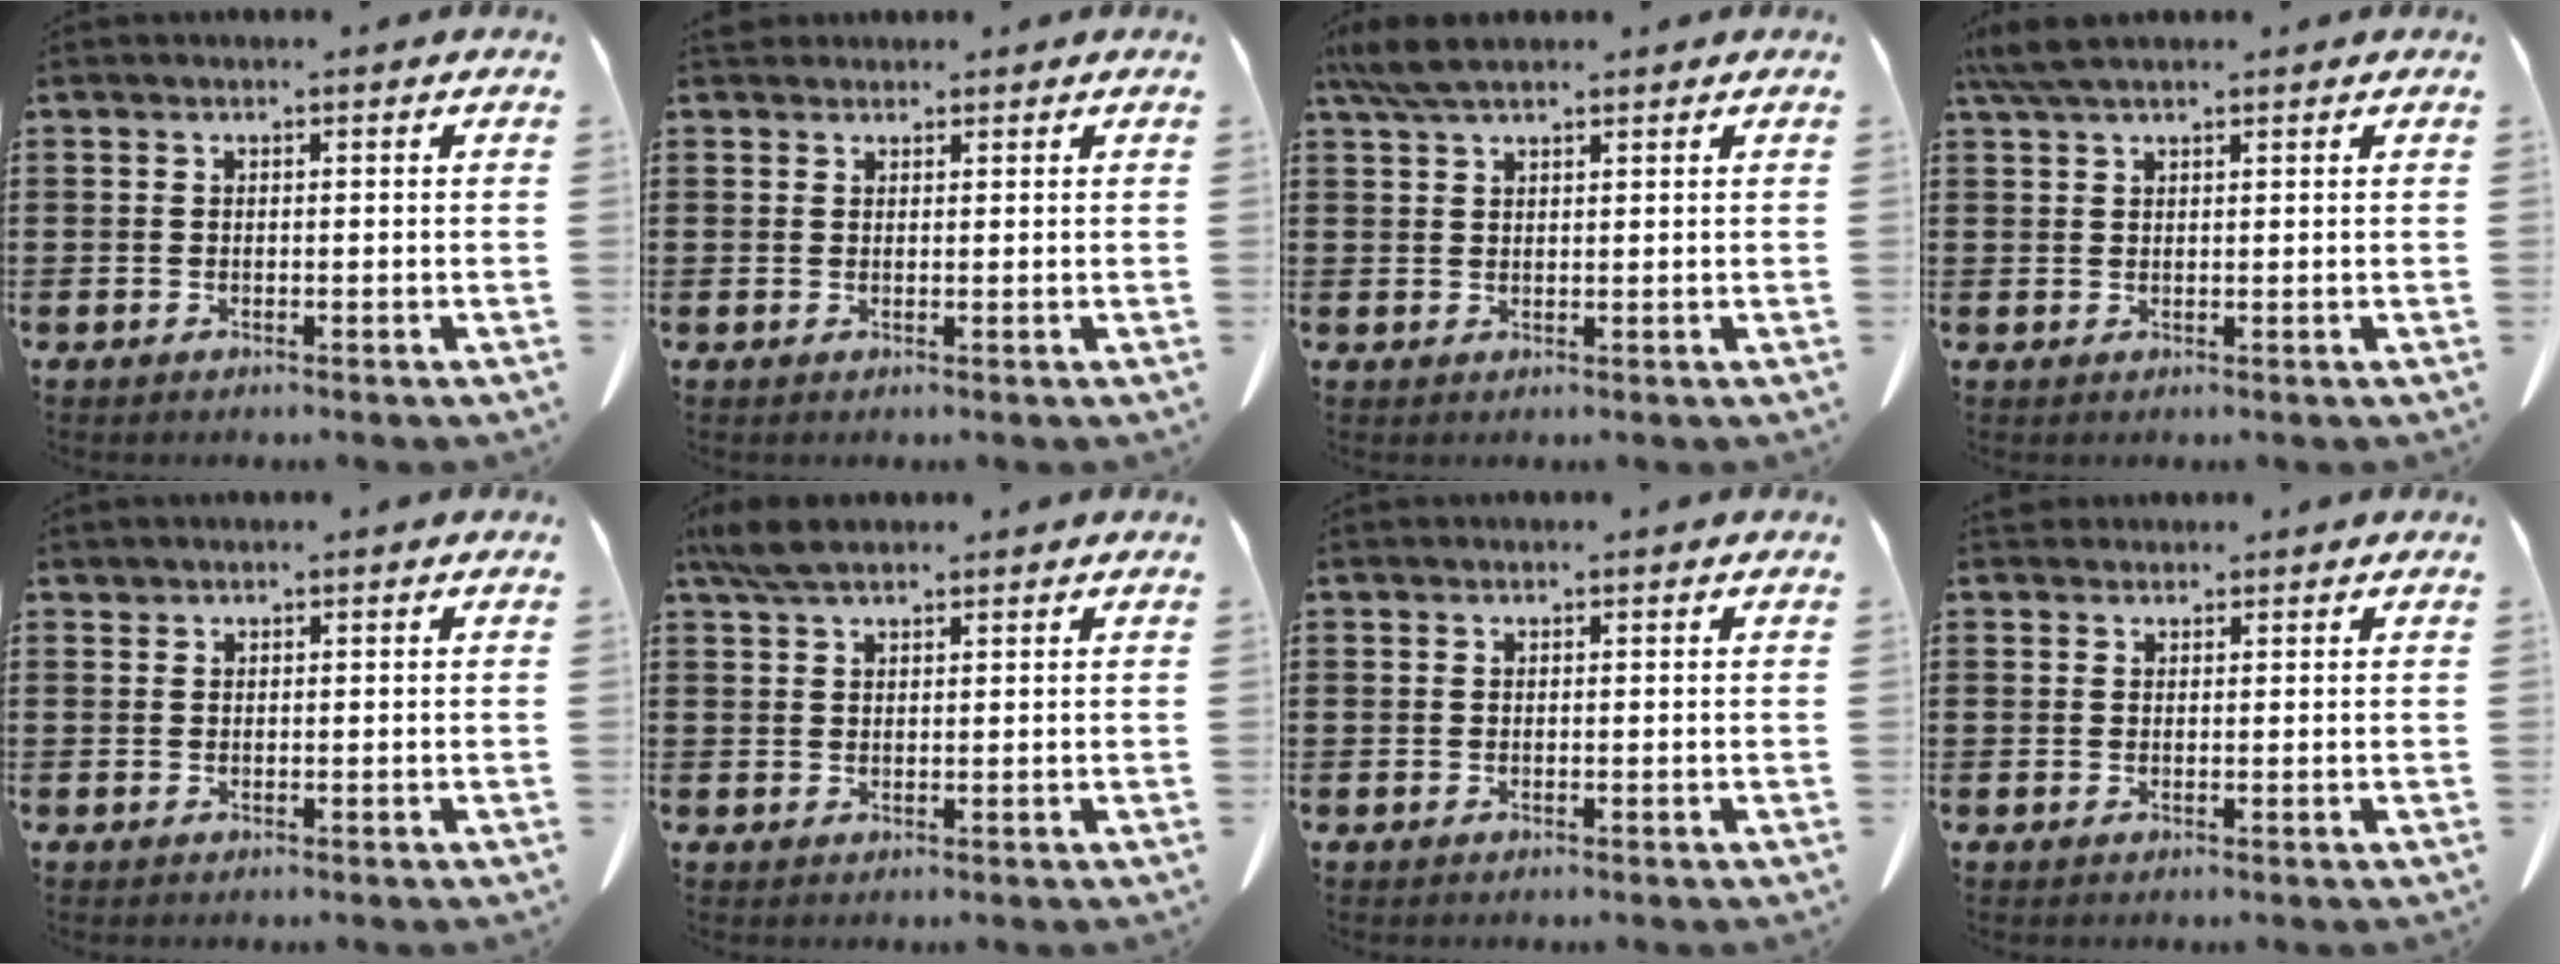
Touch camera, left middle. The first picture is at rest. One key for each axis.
{"total": 1.7, "fx": 1.6, "fy": 0.7, "fz": 0.2, "tx": -0.010, "ty": 0.002, "tz": 0.033}
{"total": 4.7, "fx": 3.6, "fy": 1.1, "fz": 2.9, "tx": -0.065, "ty": 0.000, "tz": 0.068}
{"total": 4.1, "fx": 3.0, "fy": 0.9, "fz": 2.6, "tx": -0.060, "ty": 0.001, "tz": 0.059}
{"total": 0.5, "fx": 0.5, "fy": 0.1, "fz": 0.0, "tx": -0.002, "ty": 0.000, "tz": 0.011}
{"total": 4.4, "fx": 3.3, "fy": 1.3, "fz": 2.6, "tx": -0.060, "ty": 0.001, "tz": 0.063}
{"total": 0.0}
{"total": 1.5, "fx": 1.4, "fy": 0.6, "fz": 0.2, "tx": -0.008, "ty": 0.001, "tz": 0.029}